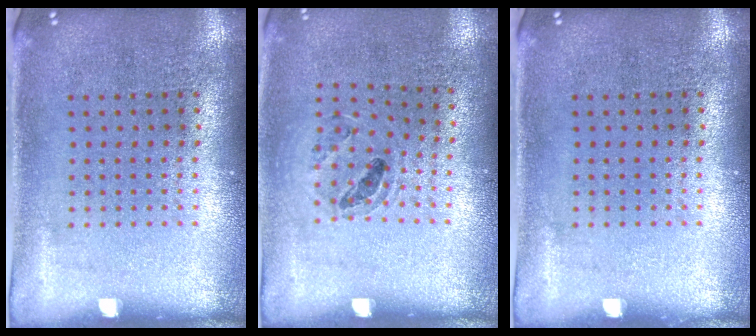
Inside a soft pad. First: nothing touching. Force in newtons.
{"total": 0.9, "press": 0.9, "slide": 0.1}
{"total": 0.0}